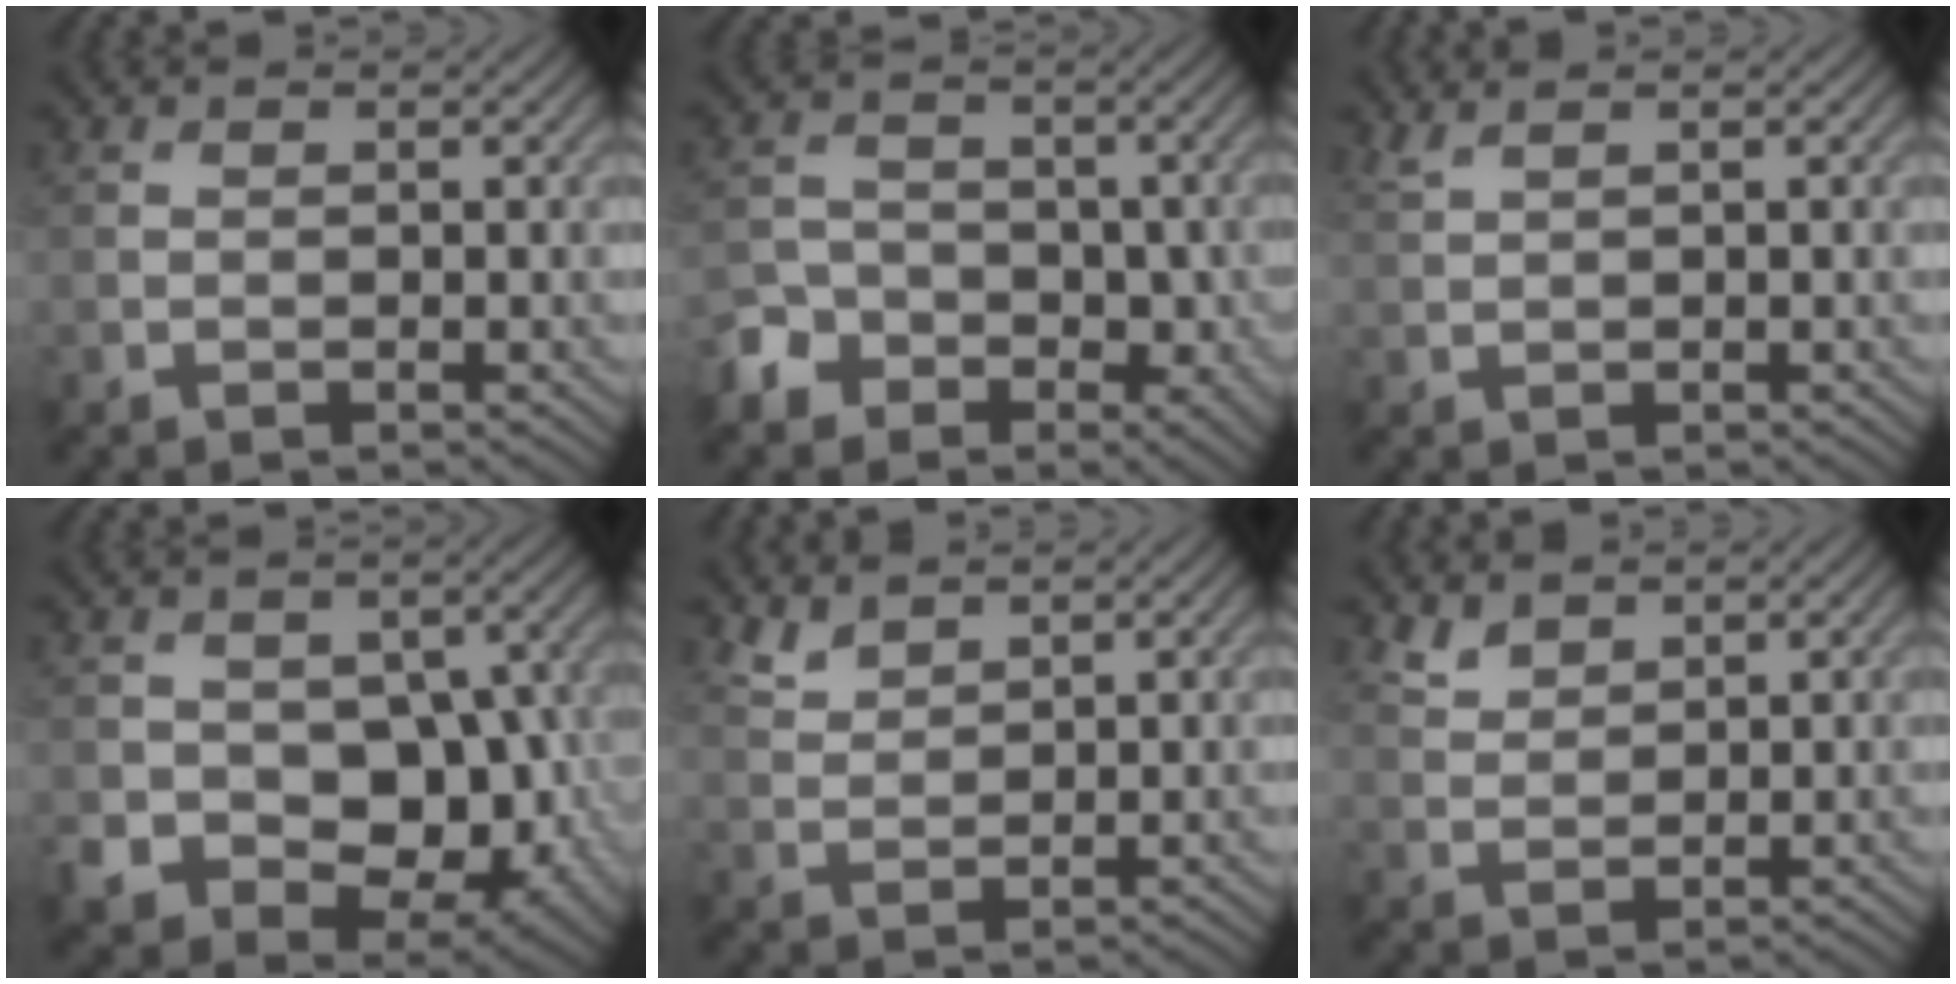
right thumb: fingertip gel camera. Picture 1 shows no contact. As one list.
[{"total": 6.2, "force": [-3.6, 4.6, 2.0], "torque": [-0.020, -0.004, -0.070]}, {"total": 1.5, "force": [1.2, 0.3, 0.9], "torque": [-0.025, 0.007, 0.026]}, {"total": 12.4, "force": [-2.9, 9.5, 7.5], "torque": [-0.130, -0.027, -0.043]}, {"total": 2.5, "force": [2.2, 0.8, 0.9], "torque": [-0.028, -0.002, 0.055]}, {"total": 2.5, "force": [2.1, 1.1, 0.8], "torque": [-0.025, -0.001, 0.051]}]